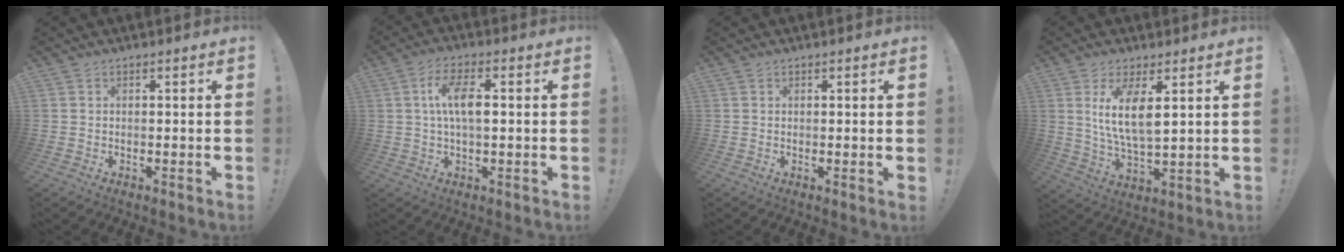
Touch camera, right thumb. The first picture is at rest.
{"total": 8.5, "force": [0.8, 3.3, 7.8], "torque": [-0.138, 0.010, 0.011]}
{"total": 0.7, "force": [0.2, -0.4, 0.5], "torque": [-0.007, -0.002, 0.002]}
{"total": 10.3, "force": [3.9, 3.3, 8.9], "torque": [-0.162, -0.023, 0.064]}